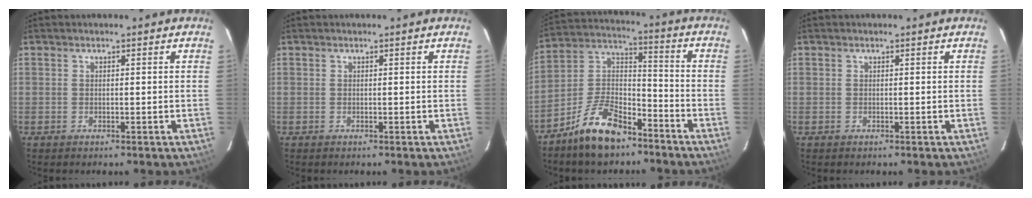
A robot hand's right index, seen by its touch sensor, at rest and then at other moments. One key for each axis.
{"total": 0.0}
{"total": 13.0, "fx": -9.0, "fy": 5.7, "fz": 7.5, "tx": -0.155, "ty": 0.031, "tz": -0.164}
{"total": 0.0}